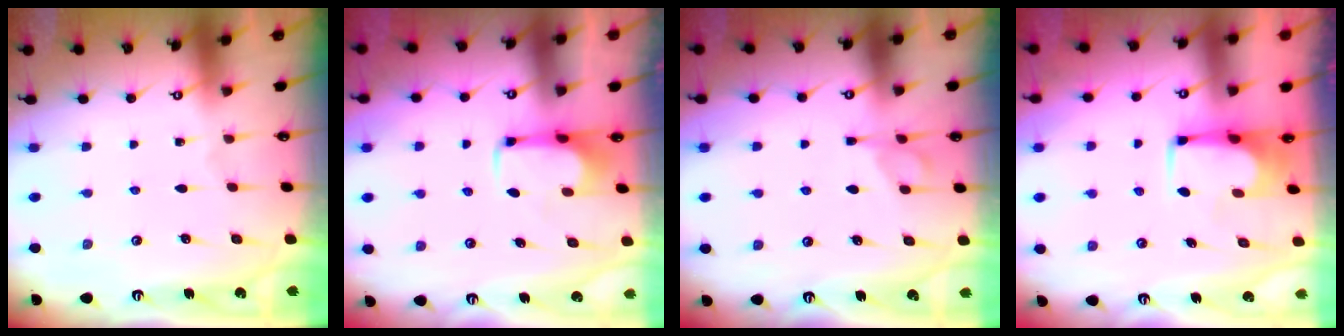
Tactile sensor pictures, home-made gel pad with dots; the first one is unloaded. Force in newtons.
{"total": 1.9, "press": 1.9, "slide": 0.3}
{"total": 6.1, "press": 6.0, "slide": 0.9}
{"total": 1.7, "press": 1.6, "slide": 0.3}